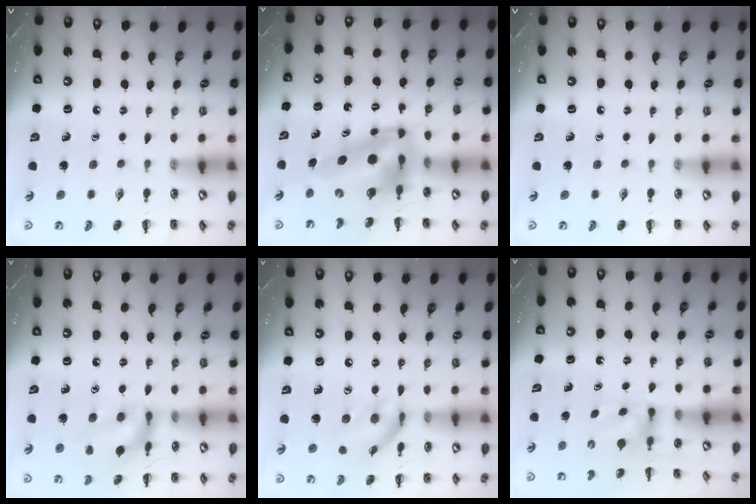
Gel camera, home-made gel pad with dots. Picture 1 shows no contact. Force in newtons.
{"total": 11.9, "press": 11.3, "slide": 3.7}
{"total": 0.0}
{"total": 13.9, "press": 13.9, "slide": 1.1}
{"total": 12.6, "press": 12.4, "slide": 1.9}
{"total": 2.7, "press": 2.5, "slide": 1.0}